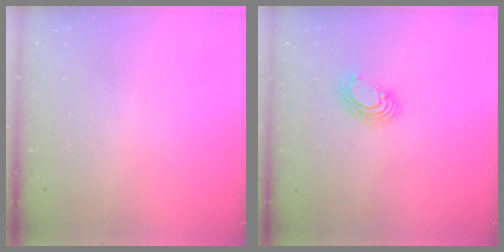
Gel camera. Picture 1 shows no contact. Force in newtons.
{"total": 5.2, "press": 5.2, "slide": 0.3}